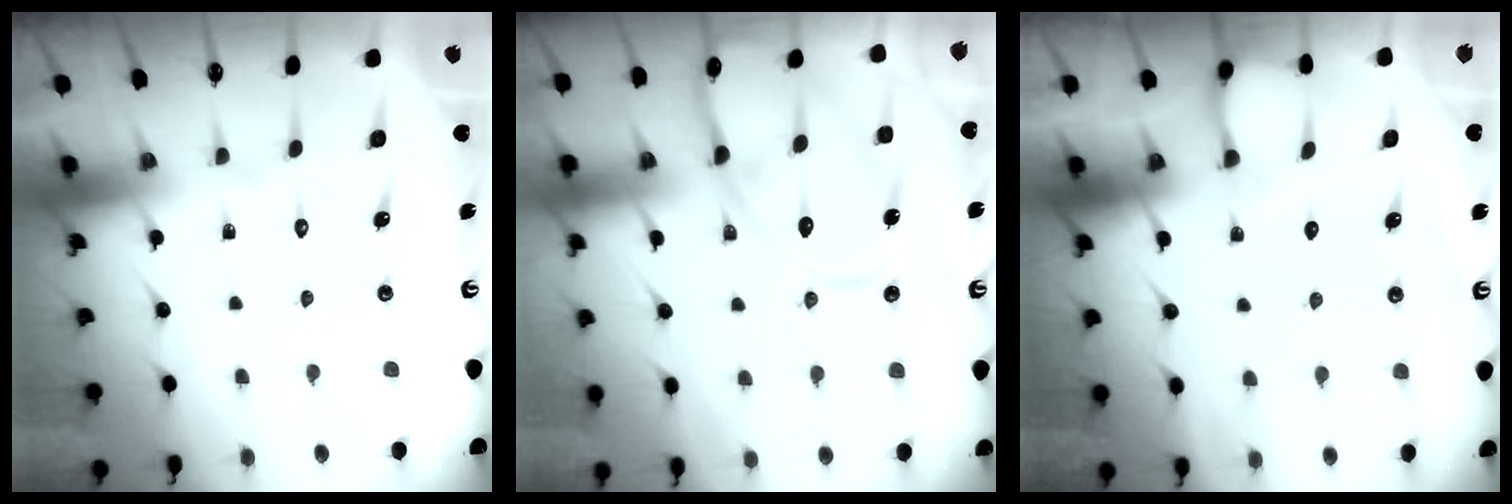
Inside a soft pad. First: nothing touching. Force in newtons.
{"total": 13.3, "press": 13.3, "slide": 1.3}
{"total": 2.6, "press": 2.6, "slide": 0.3}